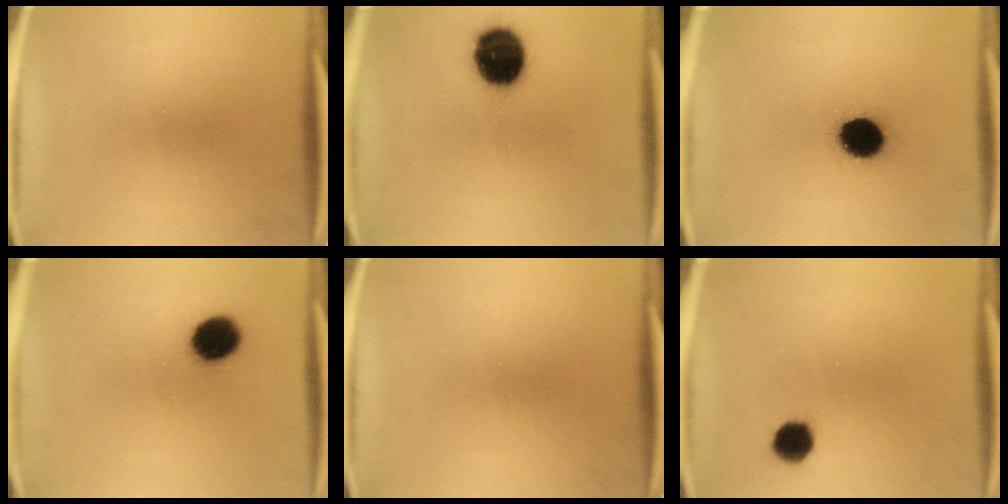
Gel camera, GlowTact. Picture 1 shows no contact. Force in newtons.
{"total": 15.4}
{"total": 12.0}
{"total": 8.5}
{"total": 0.0}
{"total": 5.0}